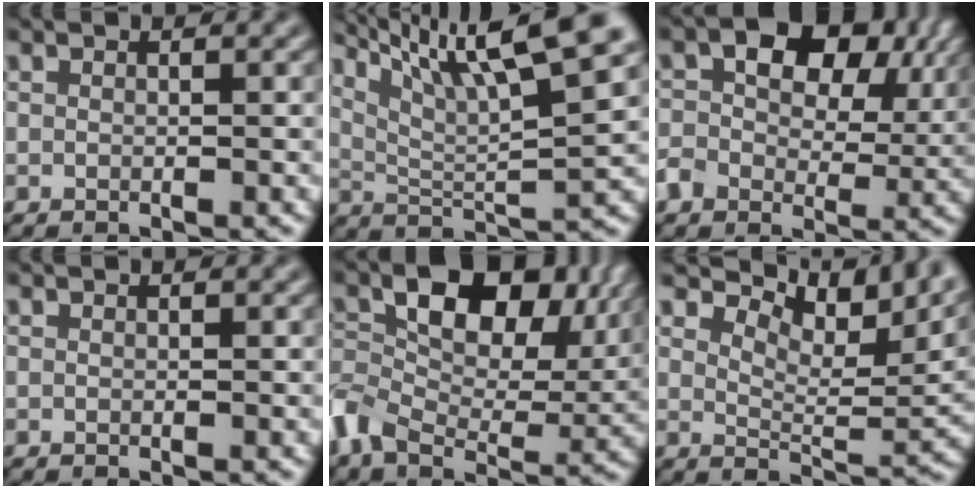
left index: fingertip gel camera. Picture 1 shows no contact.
{"total": 12.2, "force": [8.2, 2.4, 8.7], "torque": [-0.147, 0.016, 0.123]}
{"total": 9.2, "force": [1.9, 6.6, 6.1], "torque": [-0.103, 0.002, 0.021]}
{"total": 0.0}
{"total": 12.0, "force": [2.3, 8.0, 8.6], "torque": [-0.168, -0.007, 0.032]}
{"total": 10.2, "force": [8.3, 3.0, 5.2], "torque": [-0.088, 0.008, 0.125]}